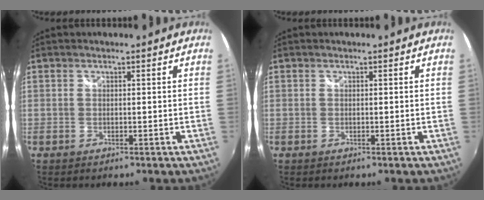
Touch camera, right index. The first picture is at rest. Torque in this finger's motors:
{"motor_torque": [0.00, 0.01, 0.00, 0.00]}